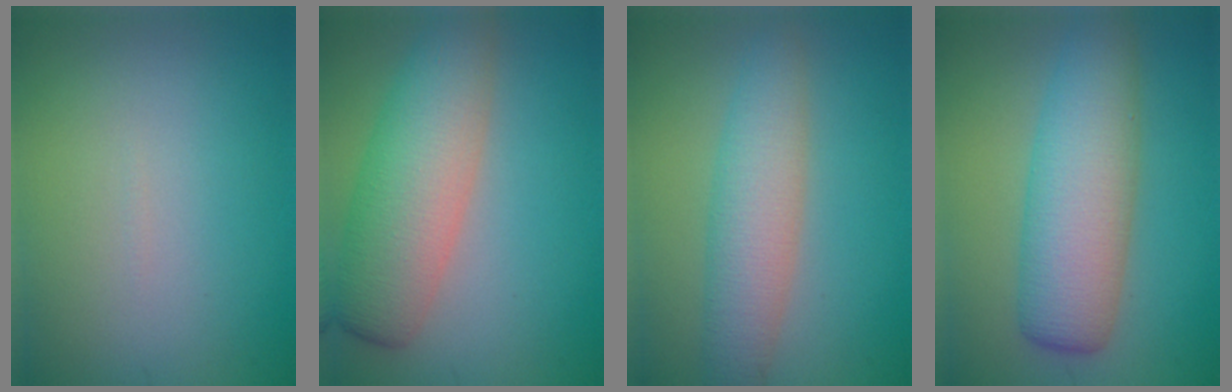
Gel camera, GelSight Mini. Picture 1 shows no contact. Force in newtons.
{"total": 7.2, "press": 7.2, "slide": 0.4}
{"total": 4.8, "press": 4.8, "slide": 0.1}
{"total": 7.0, "press": 7.0, "slide": 0.2}